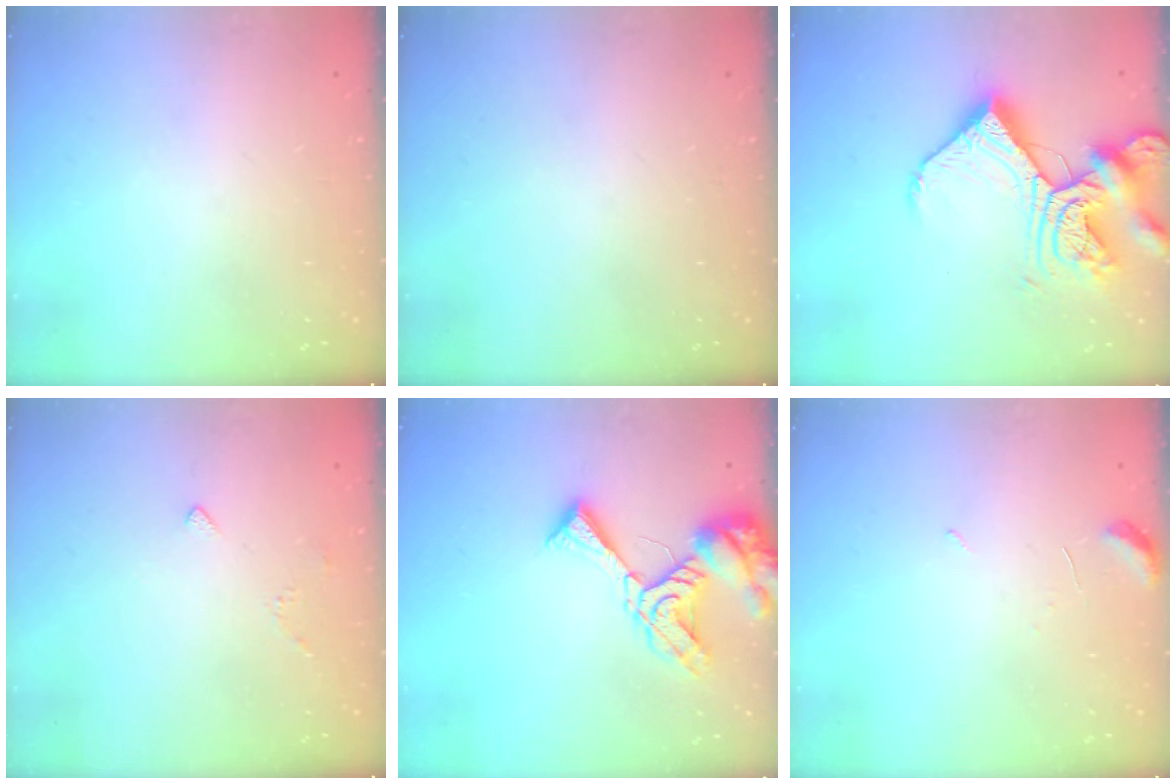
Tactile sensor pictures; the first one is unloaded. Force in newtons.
{"total": 0.0}
{"total": 18.1, "press": 18.0, "slide": 1.9}
{"total": 3.0, "press": 2.9, "slide": 0.7}
{"total": 13.9, "press": 13.8, "slide": 1.9}
{"total": 4.6, "press": 4.6, "slide": 0.5}